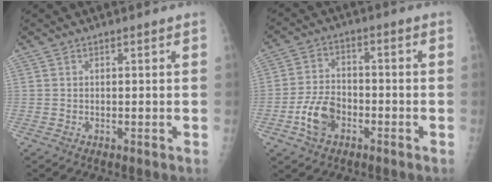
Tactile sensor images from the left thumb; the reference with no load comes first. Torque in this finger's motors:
{"motor_torque": [-1.05, 1.11, 0.56, 0.52, 0.07]}